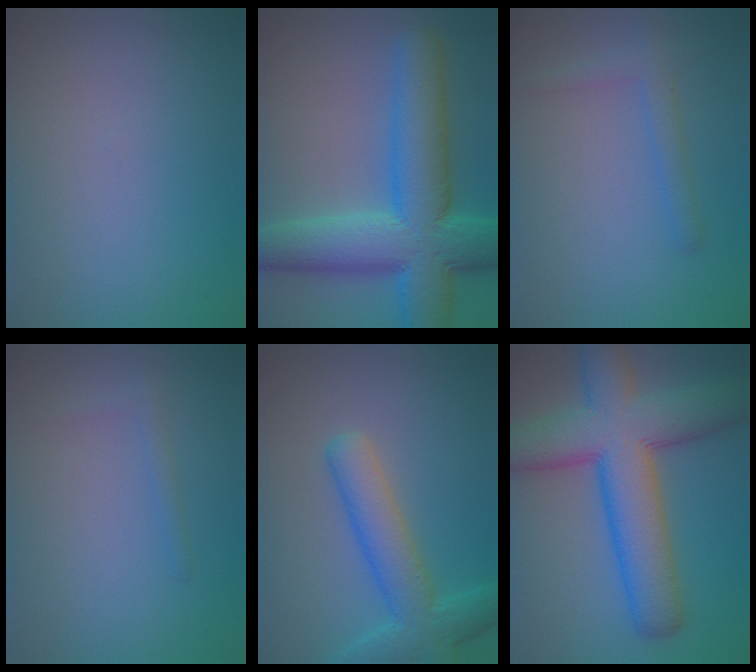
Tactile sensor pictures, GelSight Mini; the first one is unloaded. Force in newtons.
{"total": 11.0, "press": 11.0, "slide": 0.4}
{"total": 1.9, "press": 1.9, "slide": 0.1}
{"total": 0.8, "press": 0.8, "slide": 0.1}
{"total": 5.4, "press": 5.4, "slide": 0.2}
{"total": 10.9, "press": 10.8, "slide": 0.4}